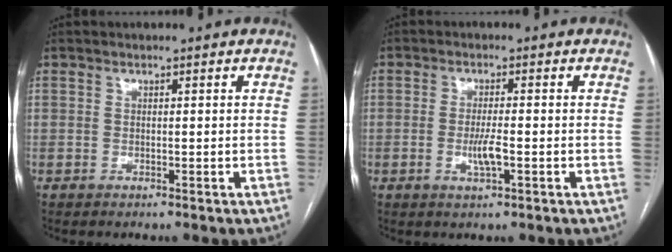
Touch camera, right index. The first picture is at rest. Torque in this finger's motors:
{"motor_torque": [0.13, 0.10, 0.17, 0.05]}